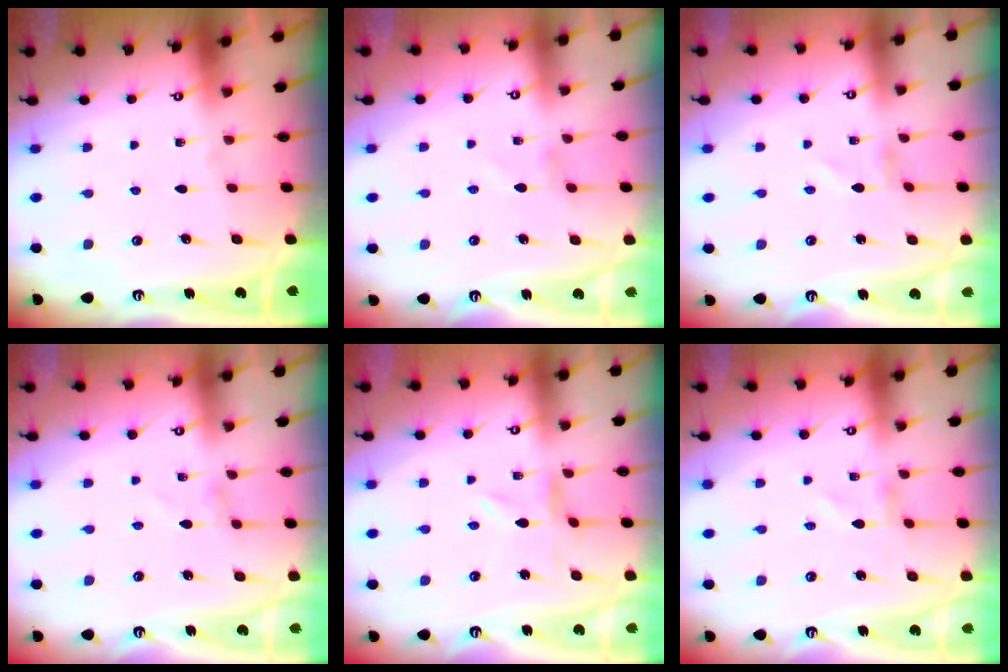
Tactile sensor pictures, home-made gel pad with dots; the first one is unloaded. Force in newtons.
{"total": 1.8, "press": 1.8, "slide": 0.4}
{"total": 1.2, "press": 1.1, "slide": 0.1}
{"total": 1.2, "press": 1.2, "slide": 0.1}
{"total": 0.5, "press": 0.5, "slide": 0.2}
{"total": 0.6, "press": 0.6, "slide": 0.1}